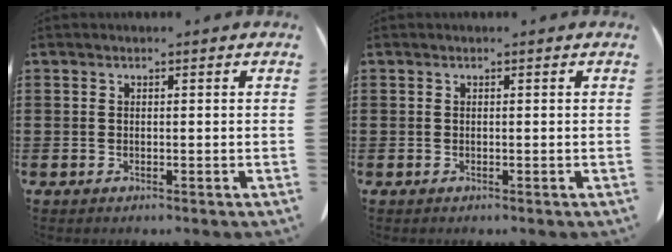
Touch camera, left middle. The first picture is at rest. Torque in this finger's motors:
{"motor_torque": [-0.59, -0.77, 0.06, 0.01]}